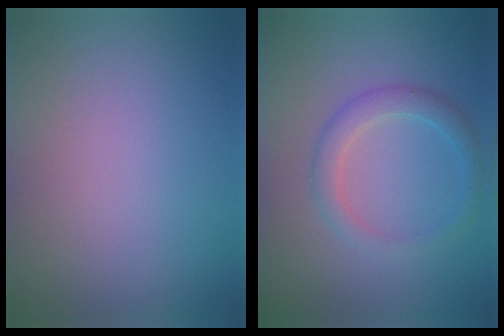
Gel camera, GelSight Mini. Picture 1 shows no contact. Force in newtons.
{"total": 2.5, "press": 2.5, "slide": 0.2}